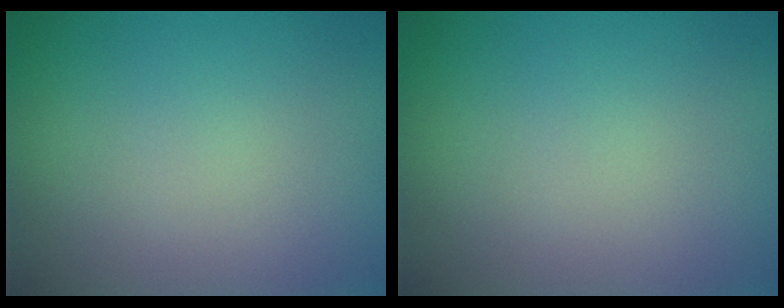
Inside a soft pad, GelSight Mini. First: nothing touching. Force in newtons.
{"total": 0.0}